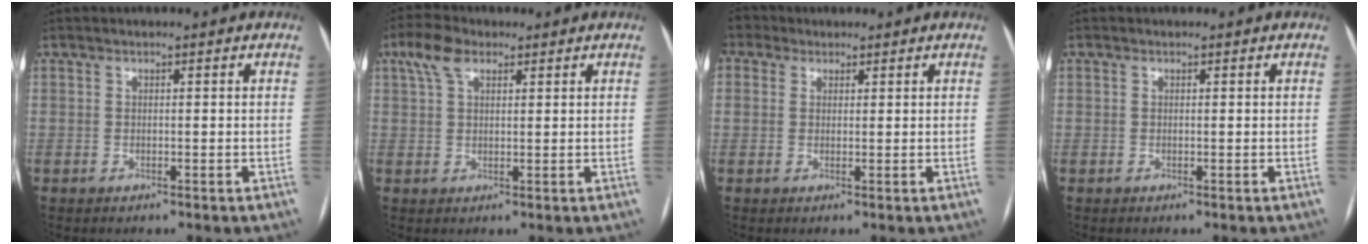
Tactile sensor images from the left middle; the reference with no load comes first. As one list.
[{"total": 4.7, "force": [2.6, 2.3, 3.2], "torque": [-0.073, 0.024, 0.053]}, {"total": 3.1, "force": [1.9, 2.3, 0.6], "torque": [-0.029, 0.021, 0.044]}, {"total": 1.4, "force": [-0.6, -0.9, -0.8], "torque": [0.013, -0.009, -0.012]}]